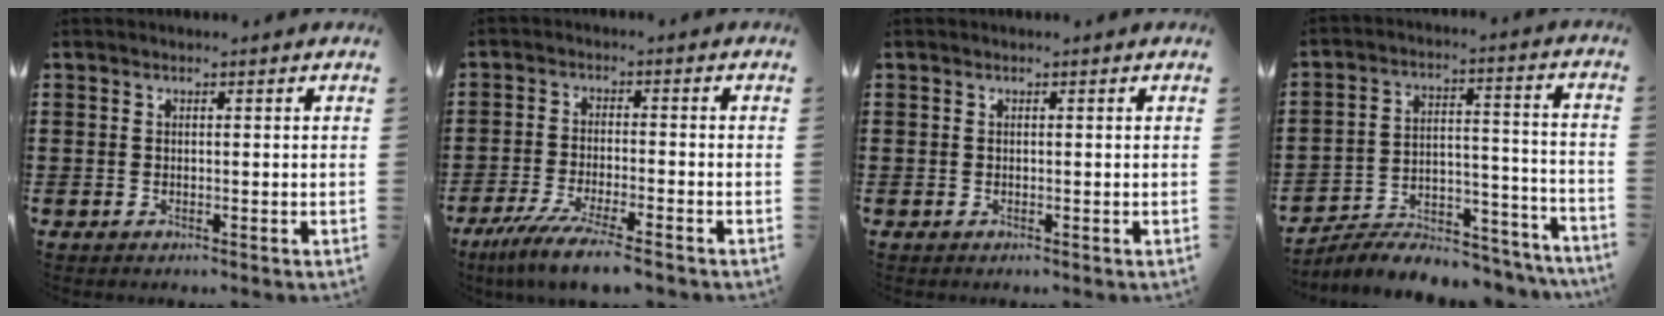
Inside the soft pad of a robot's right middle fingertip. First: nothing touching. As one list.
[{"total": 5.8, "force": [-4.8, -0.2, 3.2], "torque": [-0.070, -0.018, -0.093]}, {"total": 0.0}, {"total": 6.1, "force": [-5.9, 1.1, 1.0], "torque": [-0.012, 0.016, -0.114]}]